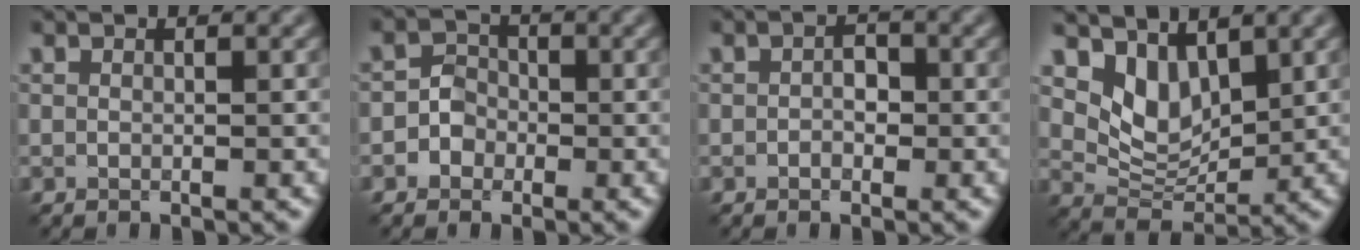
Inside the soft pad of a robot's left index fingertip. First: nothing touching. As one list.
[{"total": 1.9, "force": [-0.7, 1.7, 0.4], "torque": [0.006, 0.008, -0.019]}, {"total": 1.7, "force": [-0.2, 1.1, 1.3], "torque": [-0.020, 0.002, -0.006]}, {"total": 4.2, "force": [2.7, 2.4, 2.1], "torque": [-0.051, -0.017, 0.047]}]